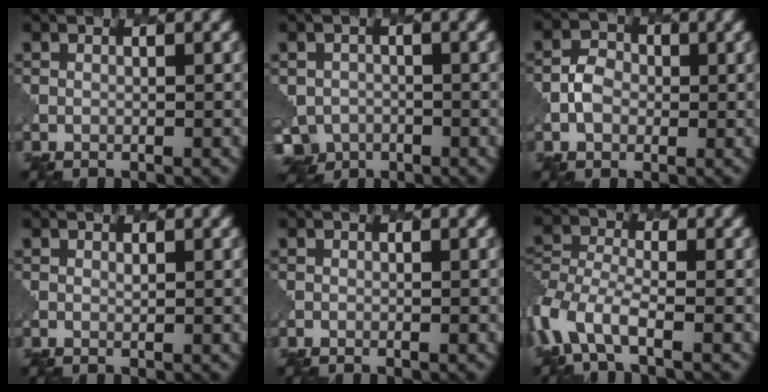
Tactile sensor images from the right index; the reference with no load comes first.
{"total": 5.5, "force": [-3.0, 4.2, 1.8], "torque": [-0.027, -0.024, -0.036]}
{"total": 2.1, "force": [-0.4, 1.9, 0.9], "torque": [-0.017, 0.003, -0.010]}
{"total": 0.5, "force": [0.5, -0.1, 0.0], "torque": [0.000, -0.004, 0.011]}
{"total": 0.0}
{"total": 6.0, "force": [-3.3, 2.9, 4.1], "torque": [-0.102, -0.012, -0.074]}